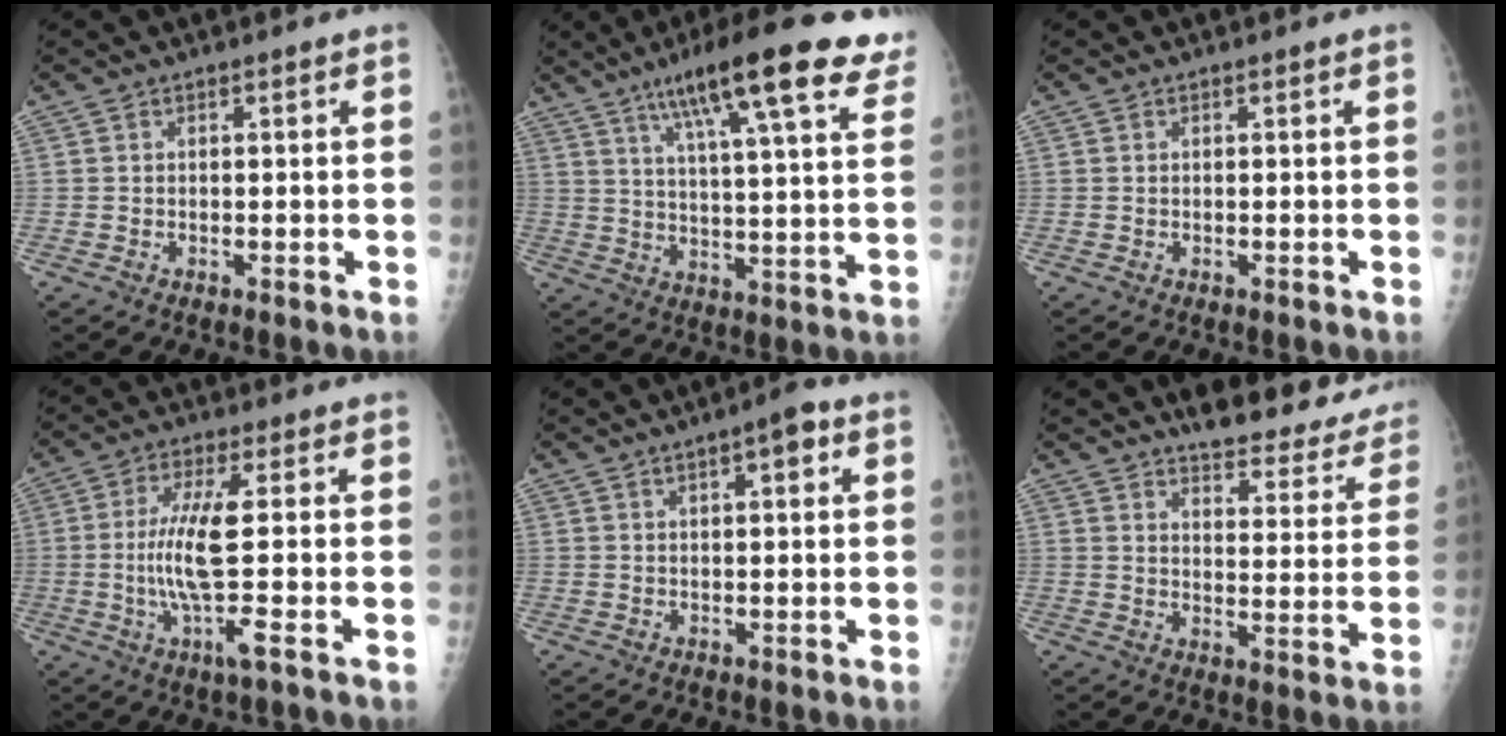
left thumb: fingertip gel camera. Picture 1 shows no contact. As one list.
[{"total": 22.7, "force": [14.4, 4.2, 17.1], "torque": [-0.233, -0.028, 0.200]}, {"total": 0.0}, {"total": 9.9, "force": [-1.1, 0.3, 9.8], "torque": [-0.214, -0.006, -0.028]}, {"total": 4.4, "force": [1.8, 1.3, 3.8], "torque": [-0.046, 0.004, 0.024]}, {"total": 17.9, "force": [15.1, 5.9, 7.6], "torque": [-0.057, -0.074, 0.177]}]